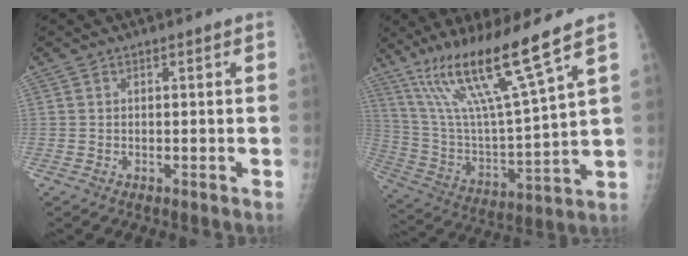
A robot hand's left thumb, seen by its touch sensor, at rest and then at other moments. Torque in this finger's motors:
{"motor_torque": [0.38, 0.01, 1.41, -1.36, 0.26]}